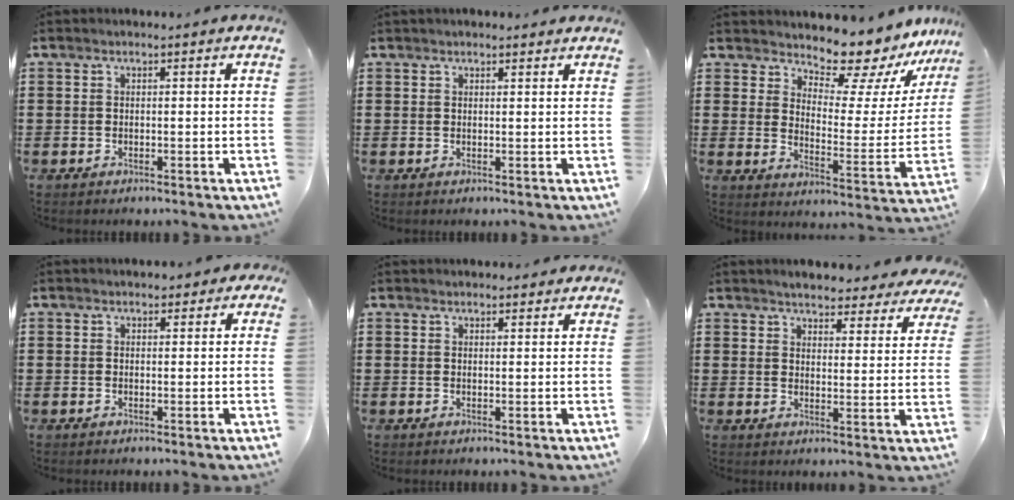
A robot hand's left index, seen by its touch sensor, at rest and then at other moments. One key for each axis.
{"total": 1.2, "fx": 1.1, "fy": 0.3, "fz": 0.1, "tx": -0.005, "ty": 0.003, "tz": 0.021}
{"total": 10.2, "fx": 9.6, "fy": 2.3, "fz": 2.6, "tx": -0.055, "ty": -0.087, "tz": 0.167}
{"total": 1.2, "fx": 0.7, "fy": 0.9, "fz": 0.4, "tx": -0.004, "ty": 0.005, "tz": 0.009}
{"total": 1.4, "fx": 1.4, "fy": 0.4, "fz": 0.1, "tx": -0.006, "ty": 0.005, "tz": 0.026}
{"total": 3.7, "fx": 3.7, "fy": 0.2, "fz": 0.3, "tx": -0.016, "ty": -0.020, "tz": 0.062}